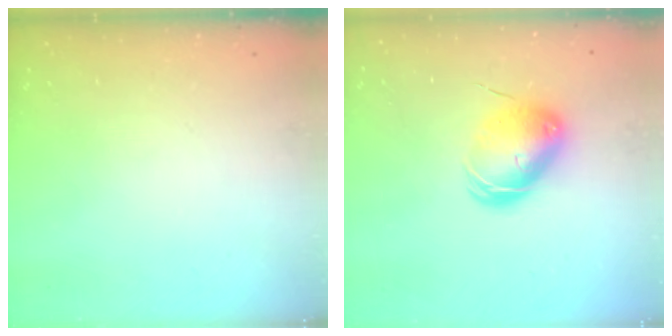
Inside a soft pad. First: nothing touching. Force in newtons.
{"total": 8.4, "press": 8.3, "slide": 1.4}